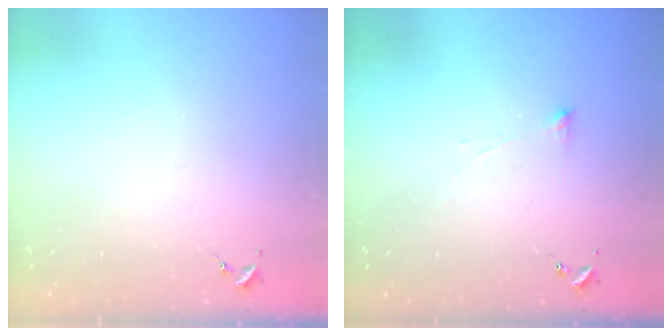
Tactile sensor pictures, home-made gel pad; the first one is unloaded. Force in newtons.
{"total": 3.3, "press": 3.3, "slide": 0.3}